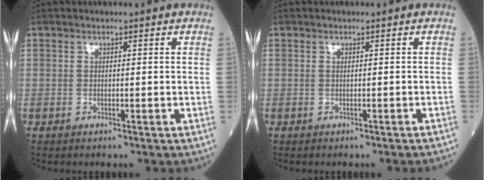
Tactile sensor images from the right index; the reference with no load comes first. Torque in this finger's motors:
{"motor_torque": [-0.06, -0.04, 0.06, 0.01]}